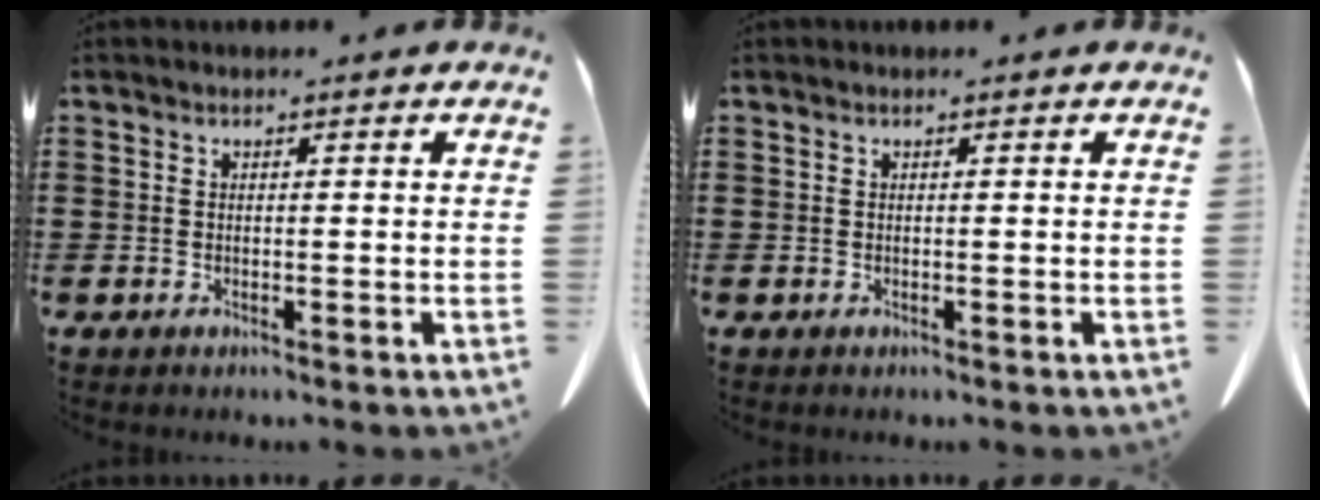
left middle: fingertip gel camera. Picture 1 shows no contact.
{"total": 0.0}